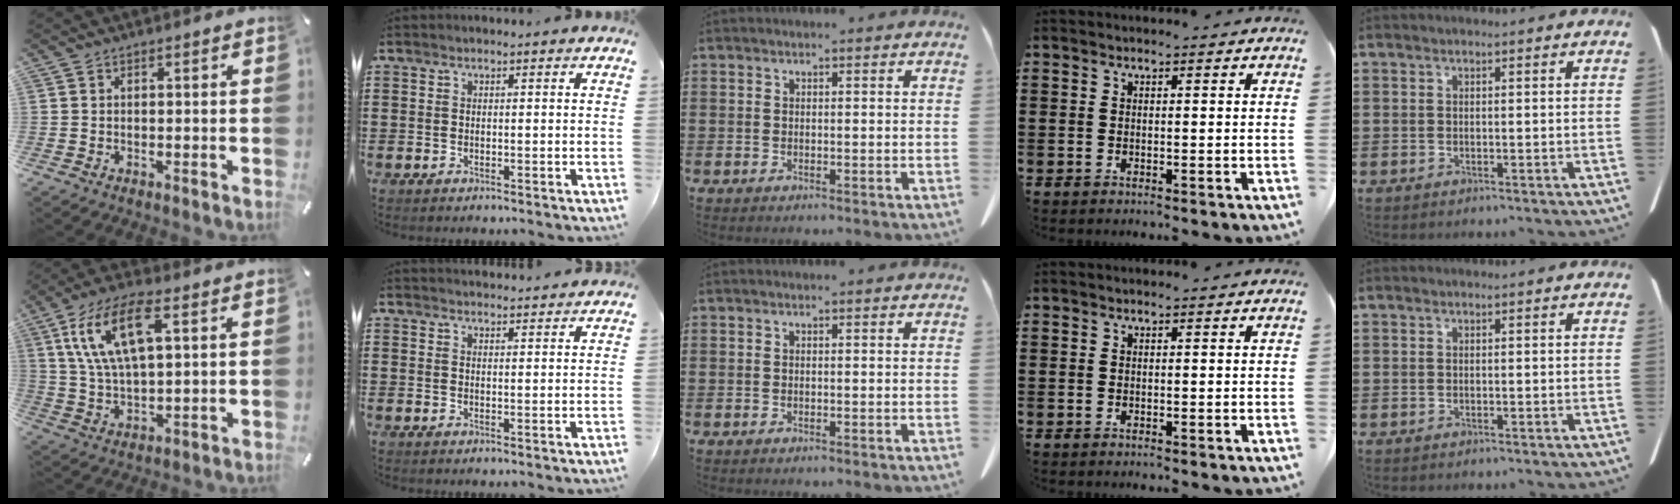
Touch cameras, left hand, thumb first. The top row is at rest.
{"thumb": {"total": 14.0, "force": [5.7, 5.9, 11.3], "torque": [-0.251, 0.008, 0.099]}, "index": {"total": 2.1, "force": [2.1, -0.1, -0.1], "torque": [-0.004, -0.005, 0.040]}}